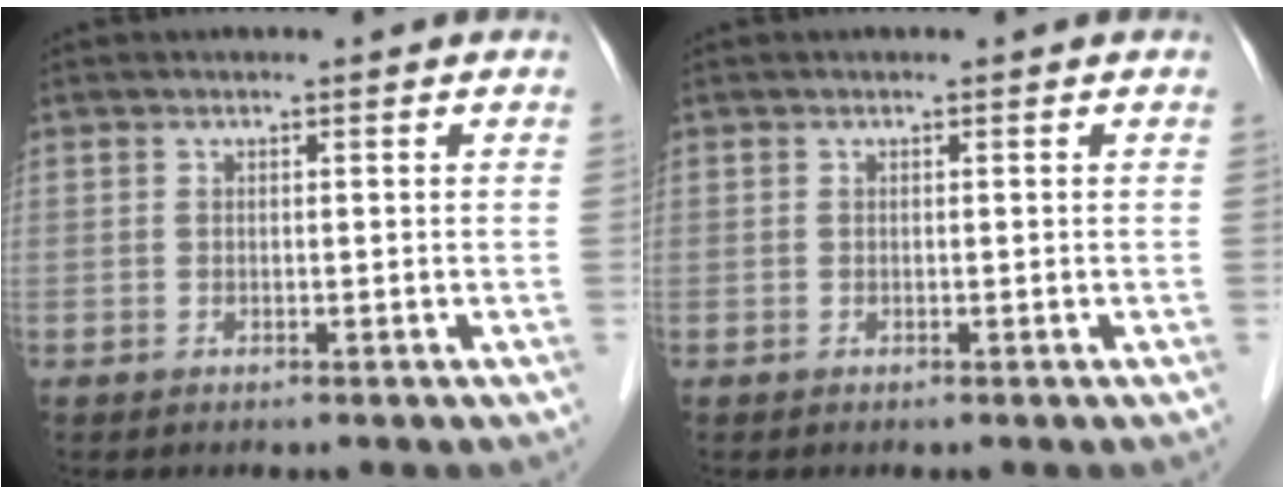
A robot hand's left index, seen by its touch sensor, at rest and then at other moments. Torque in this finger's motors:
{"motor_torque": [0.00, 0.00, 0.00, 0.00]}